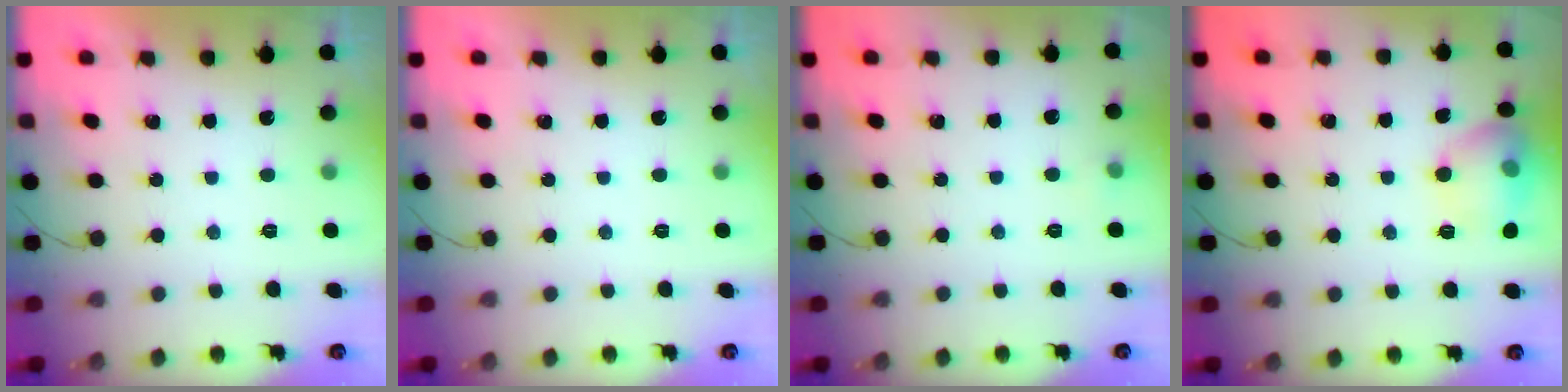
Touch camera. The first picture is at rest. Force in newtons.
{"total": 0.0}
{"total": 3.2, "press": 2.6, "slide": 1.8}
{"total": 11.7, "press": 11.4, "slide": 2.9}